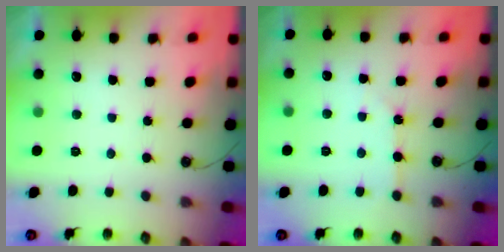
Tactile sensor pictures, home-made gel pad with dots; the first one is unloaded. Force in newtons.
{"total": 3.3, "press": 3.3, "slide": 0.6}